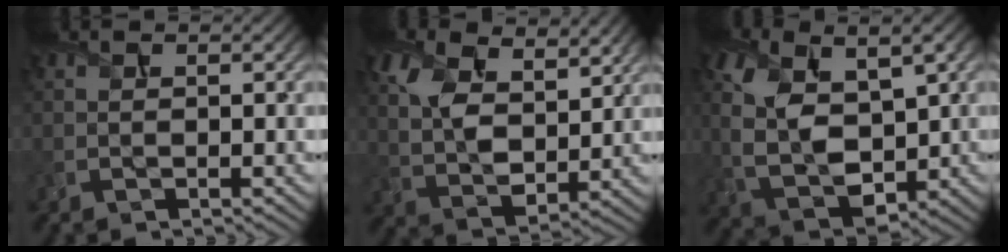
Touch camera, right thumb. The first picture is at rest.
{"total": 9.5, "force": [4.6, 5.2, 6.5], "torque": [-0.159, 0.002, 0.087]}
{"total": 11.0, "force": [2.0, 6.4, 8.8], "torque": [-0.211, -0.007, 0.042]}